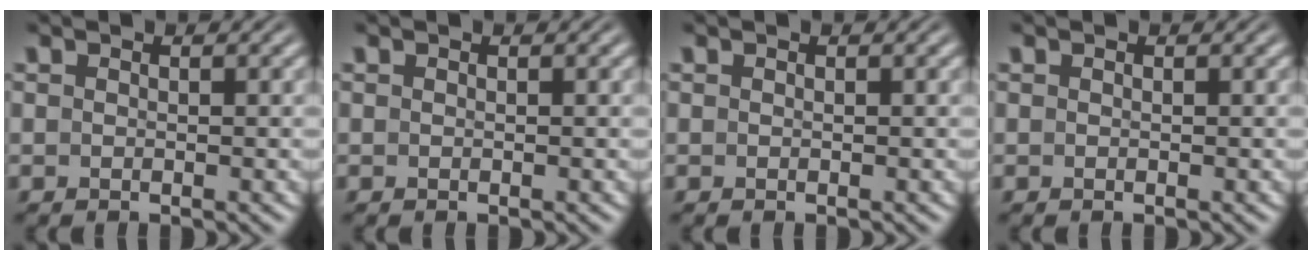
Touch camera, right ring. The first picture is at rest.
{"total": 0.0}
{"total": 0.0}
{"total": 0.0}